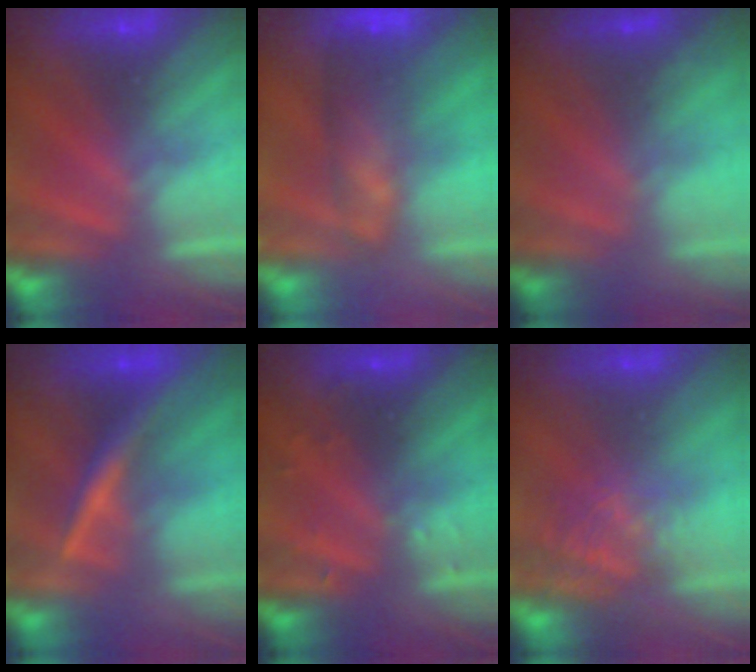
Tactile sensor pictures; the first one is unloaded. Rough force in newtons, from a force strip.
{"total": 7.4}
{"total": 1.8}
{"total": 2.3}
{"total": 2.9}
{"total": 4.7}